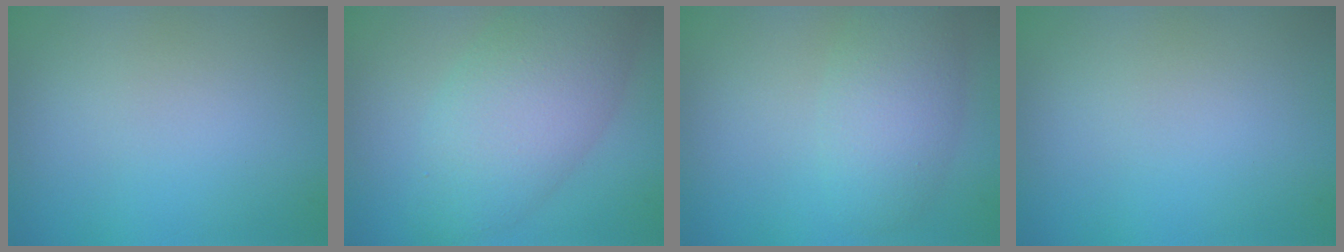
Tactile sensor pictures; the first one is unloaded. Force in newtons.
{"total": 6.8, "press": 6.8, "slide": 0.2}
{"total": 4.1, "press": 4.1, "slide": 0.2}
{"total": 0.0}